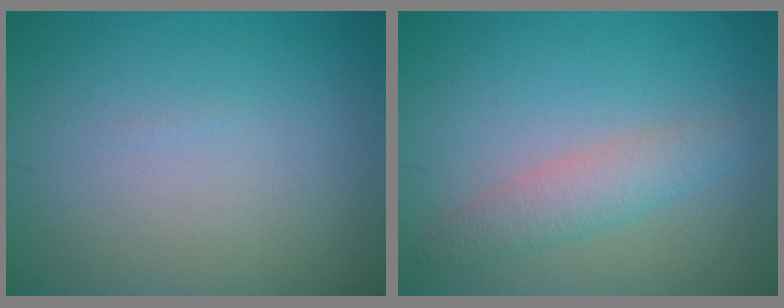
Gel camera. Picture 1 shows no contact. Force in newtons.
{"total": 2.8, "press": 2.8, "slide": 0.1}